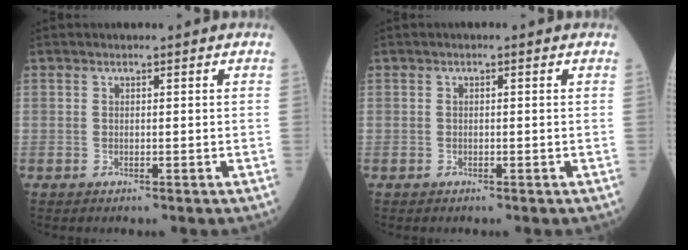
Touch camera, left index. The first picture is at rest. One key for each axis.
{"total": 0.0}